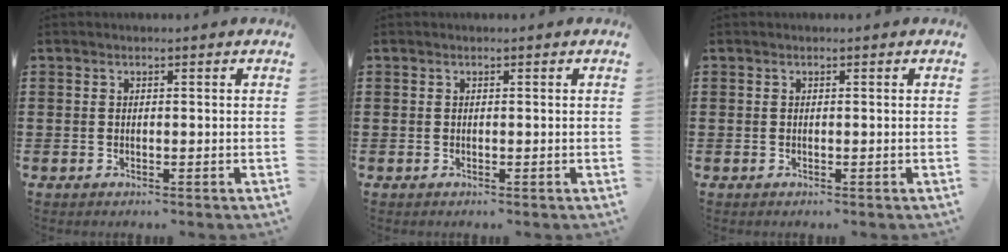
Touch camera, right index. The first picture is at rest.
{"total": 0.0}
{"total": 0.0}